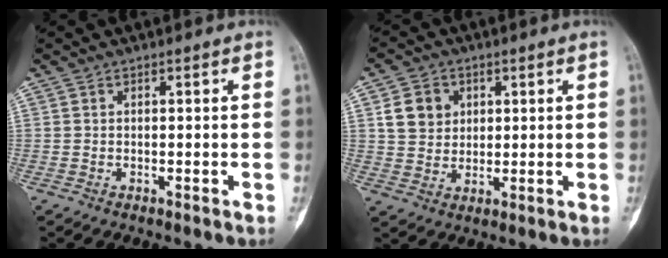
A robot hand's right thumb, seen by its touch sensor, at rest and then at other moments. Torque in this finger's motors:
{"motor_torque": [0.87, 1.01, 0.33, -0.38, 0.22]}